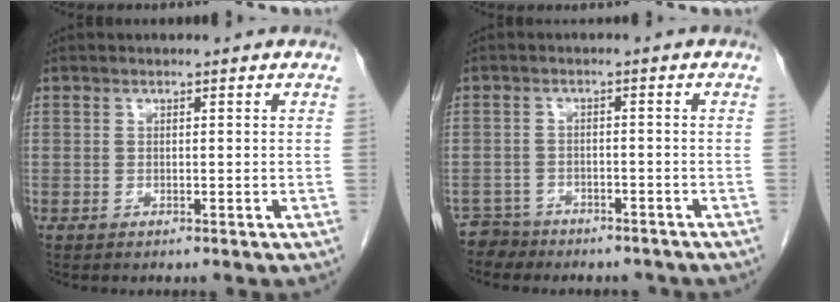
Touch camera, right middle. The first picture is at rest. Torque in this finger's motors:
{"motor_torque": [-0.66, -0.28, -0.23, -0.04]}